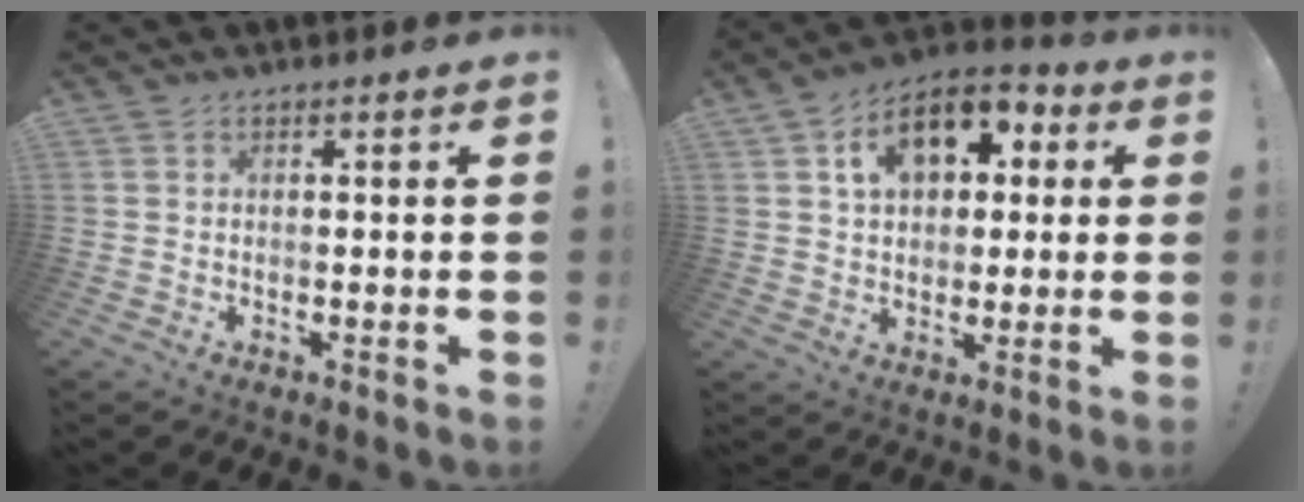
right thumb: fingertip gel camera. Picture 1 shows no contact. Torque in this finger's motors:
{"motor_torque": [1.37, 2.18, 0.47, -0.21, 0.15]}